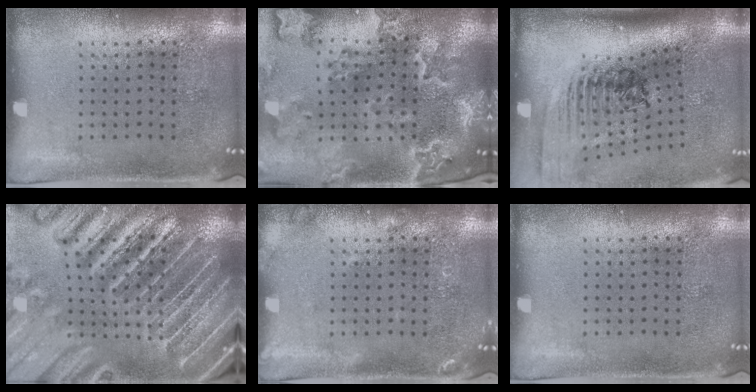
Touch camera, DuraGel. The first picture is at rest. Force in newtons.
{"total": 3.5, "press": 3.1, "slide": 1.6}
{"total": 2.5, "press": 1.8, "slide": 1.8}
{"total": 5.5, "press": 4.8, "slide": 2.7}
{"total": 1.2, "press": 1.2, "slide": 0.3}
{"total": 0.0}